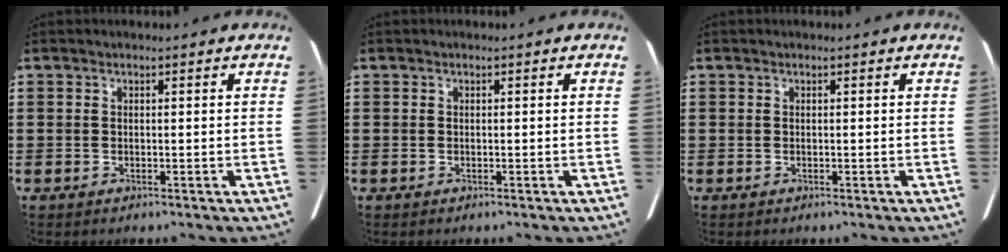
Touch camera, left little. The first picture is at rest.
{"total": 0.0}
{"total": 0.0}